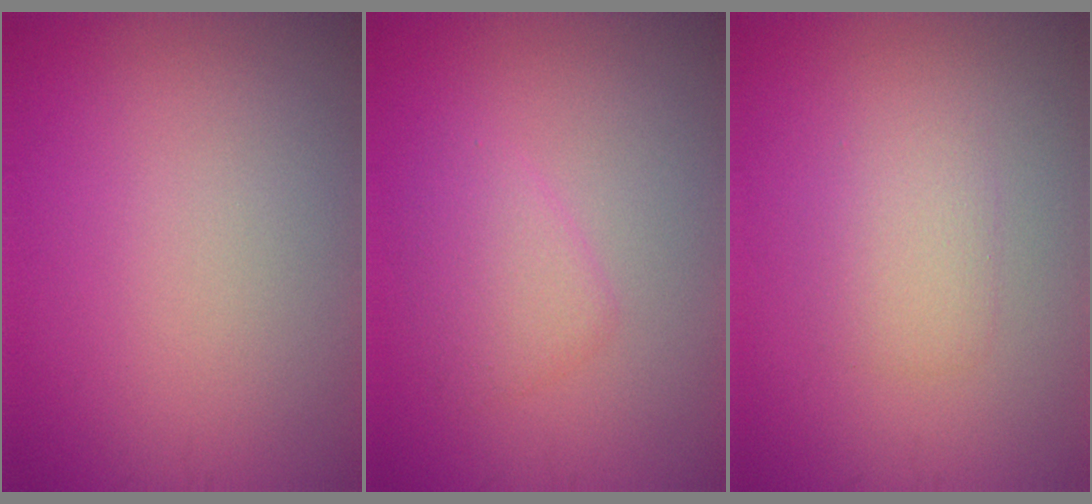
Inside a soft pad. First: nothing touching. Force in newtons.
{"total": 2.3, "press": 2.3, "slide": 0.1}
{"total": 1.9, "press": 1.9, "slide": 0.0}